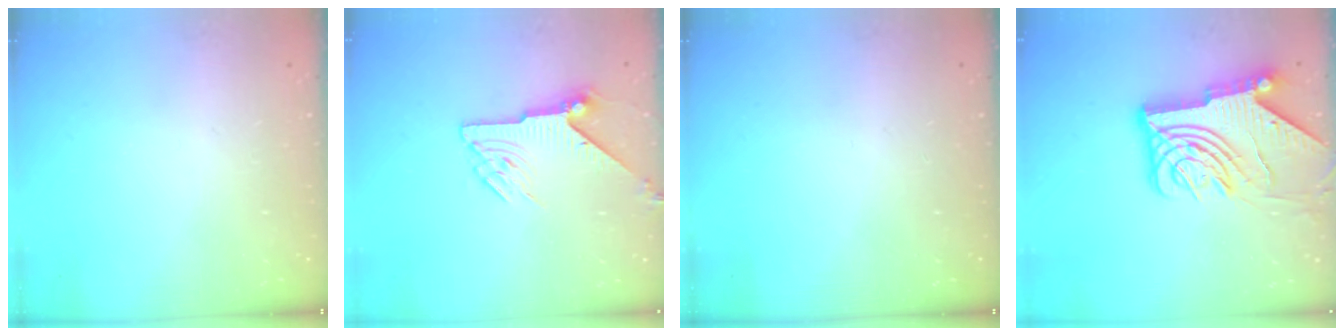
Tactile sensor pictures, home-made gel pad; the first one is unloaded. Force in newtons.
{"total": 7.5, "press": 7.5, "slide": 0.3}
{"total": 0.0}
{"total": 16.2, "press": 16.1, "slide": 2.0}